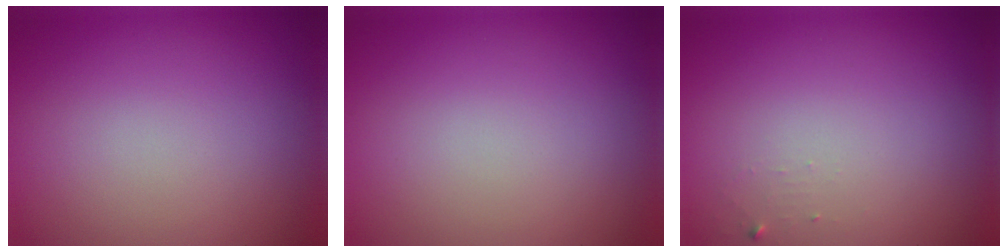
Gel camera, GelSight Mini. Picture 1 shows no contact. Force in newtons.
{"total": 0.0}
{"total": 0.6, "press": 0.6, "slide": 0.1}